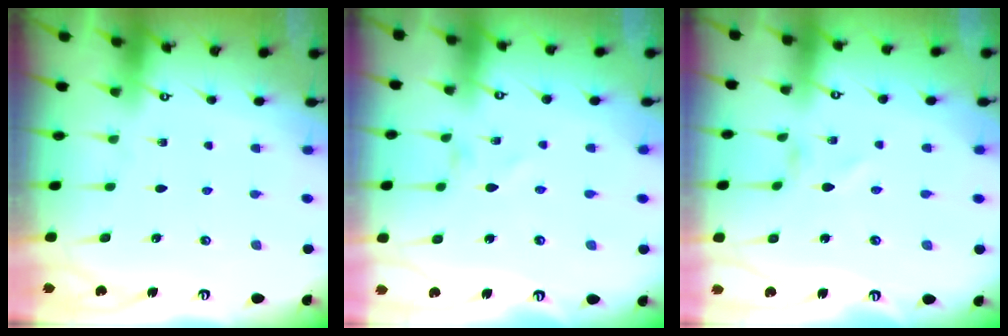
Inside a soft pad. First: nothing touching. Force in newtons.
{"total": 0.0}
{"total": 0.7, "press": 0.7, "slide": 0.1}